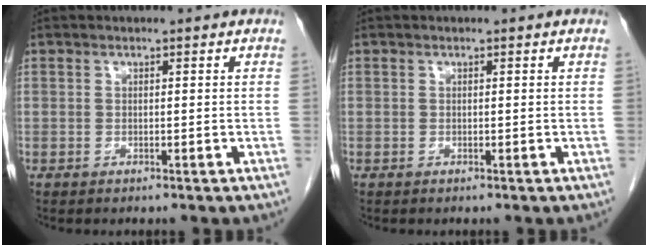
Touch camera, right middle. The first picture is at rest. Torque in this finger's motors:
{"motor_torque": [0.00, 0.00, 0.00, 0.00]}